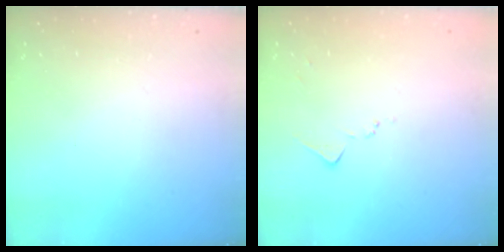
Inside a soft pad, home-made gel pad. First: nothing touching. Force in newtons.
{"total": 6.6, "press": 6.6, "slide": 0.7}